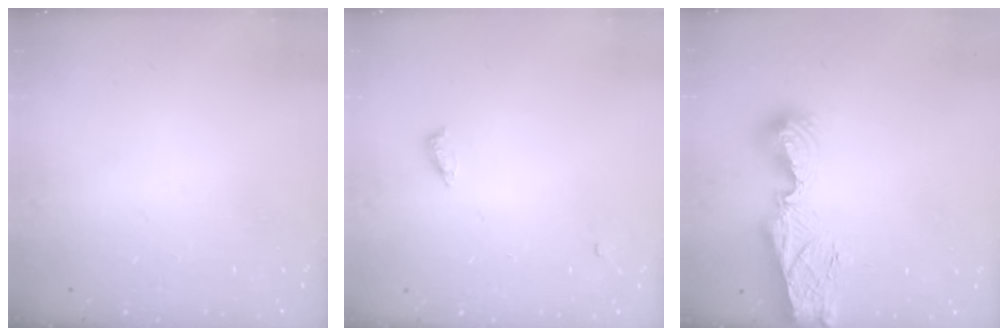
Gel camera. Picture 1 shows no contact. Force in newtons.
{"total": 4.5, "press": 4.5, "slide": 0.4}
{"total": 9.2, "press": 9.2, "slide": 1.1}